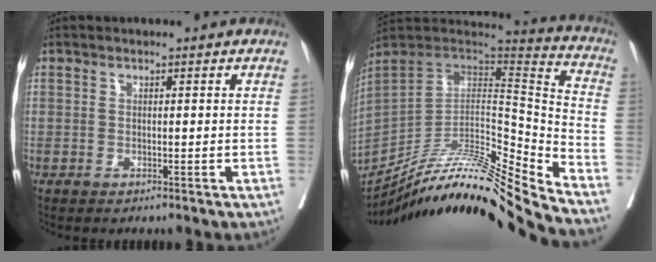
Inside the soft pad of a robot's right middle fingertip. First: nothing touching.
{"total": 25.7, "force": [-22.4, -0.8, 12.7], "torque": [-0.200, -0.013, -0.371]}